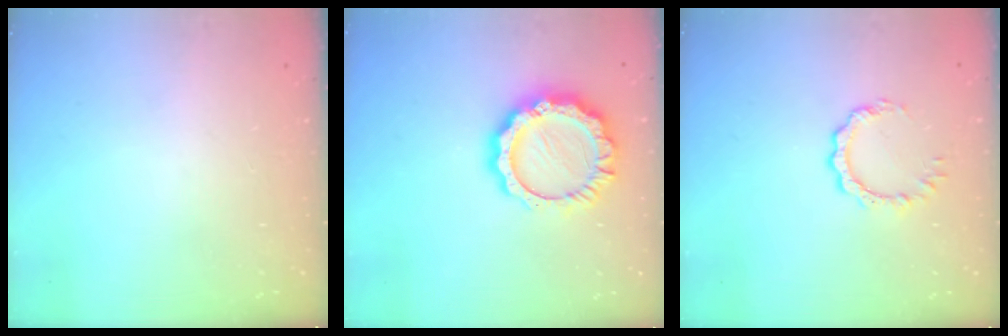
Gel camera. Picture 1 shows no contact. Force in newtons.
{"total": 12.5, "press": 12.5, "slide": 1.1}
{"total": 4.9, "press": 4.8, "slide": 0.3}